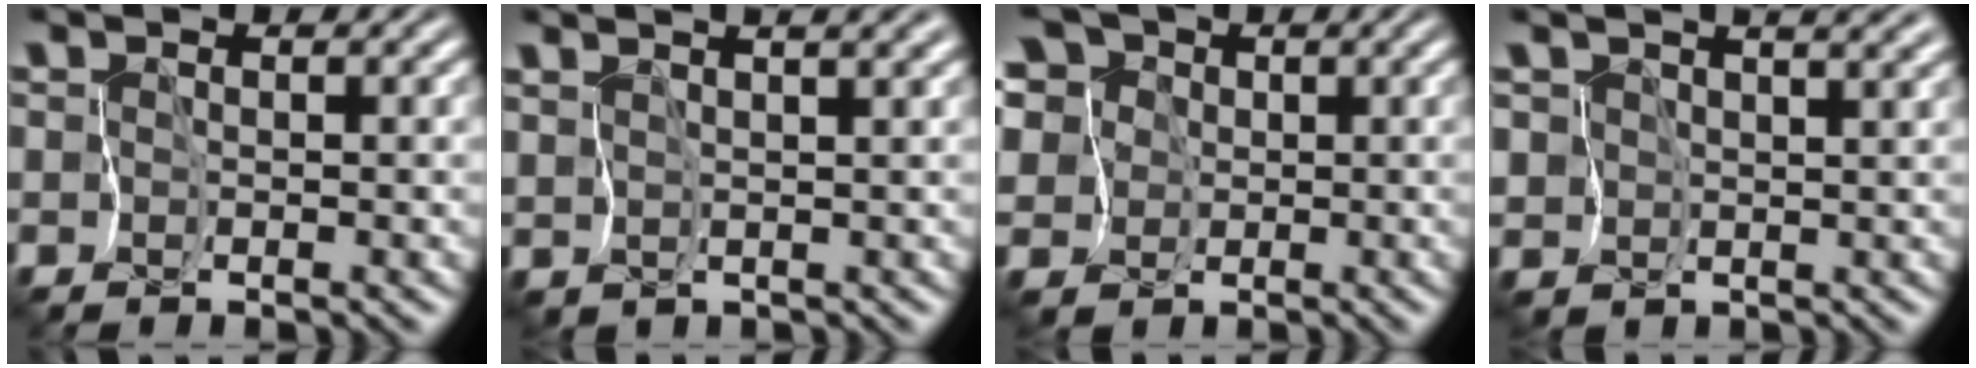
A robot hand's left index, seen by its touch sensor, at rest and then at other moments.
{"total": 4.8, "force": [3.4, 1.5, 3.1], "torque": [-0.059, 0.027, 0.053]}
{"total": 12.8, "force": [4.2, 10.1, 6.7], "torque": [-0.175, 0.051, 0.039]}
{"total": 6.7, "force": [4.1, 3.7, 3.8], "torque": [-0.079, 0.025, 0.041]}